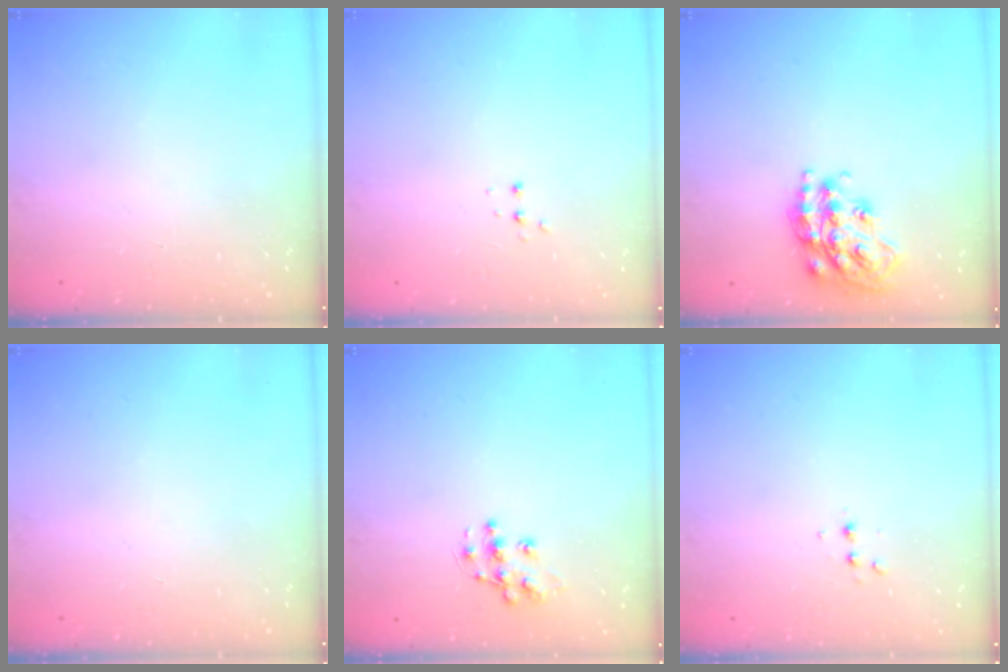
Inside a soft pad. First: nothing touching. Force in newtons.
{"total": 2.7, "press": 2.7, "slide": 0.5}
{"total": 18.0, "press": 17.9, "slide": 1.1}
{"total": 0.0}
{"total": 9.8, "press": 9.8, "slide": 0.6}
{"total": 2.6, "press": 2.5, "slide": 0.8}